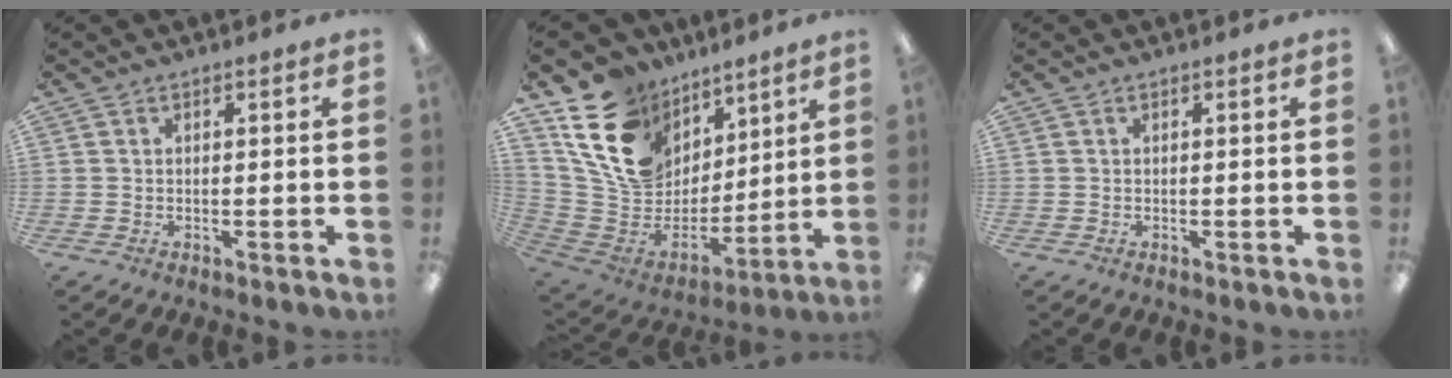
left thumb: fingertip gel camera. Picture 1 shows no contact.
{"total": 19.4, "force": [9.6, 14.5, 8.7], "torque": [-0.159, -0.041, 0.191]}
{"total": 0.0}